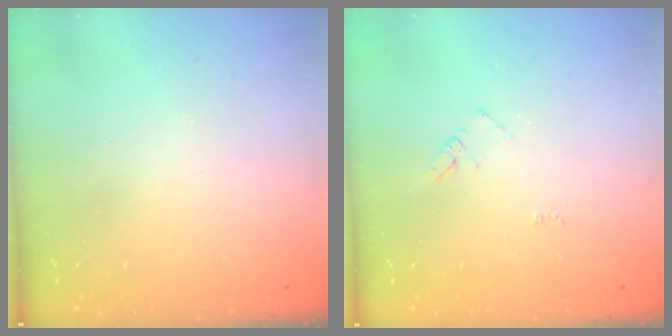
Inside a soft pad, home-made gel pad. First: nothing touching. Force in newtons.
{"total": 4.3, "press": 4.3, "slide": 0.5}